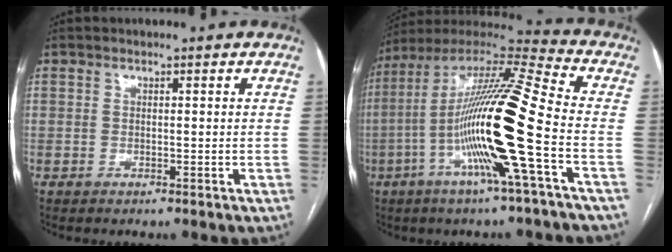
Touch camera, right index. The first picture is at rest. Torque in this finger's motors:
{"motor_torque": [2.14, 0.00, 1.05, 0.21]}